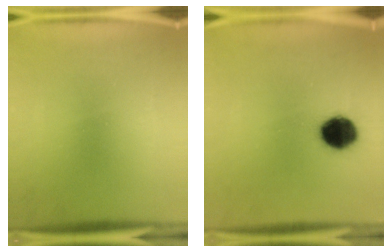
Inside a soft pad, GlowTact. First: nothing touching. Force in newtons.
{"total": 10.6}